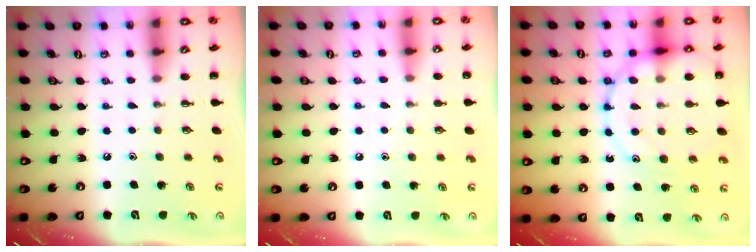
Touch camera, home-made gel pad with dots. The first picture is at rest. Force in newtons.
{"total": 5.7, "press": 5.4, "slide": 2.0}
{"total": 16.6, "press": 16.5, "slide": 2.2}